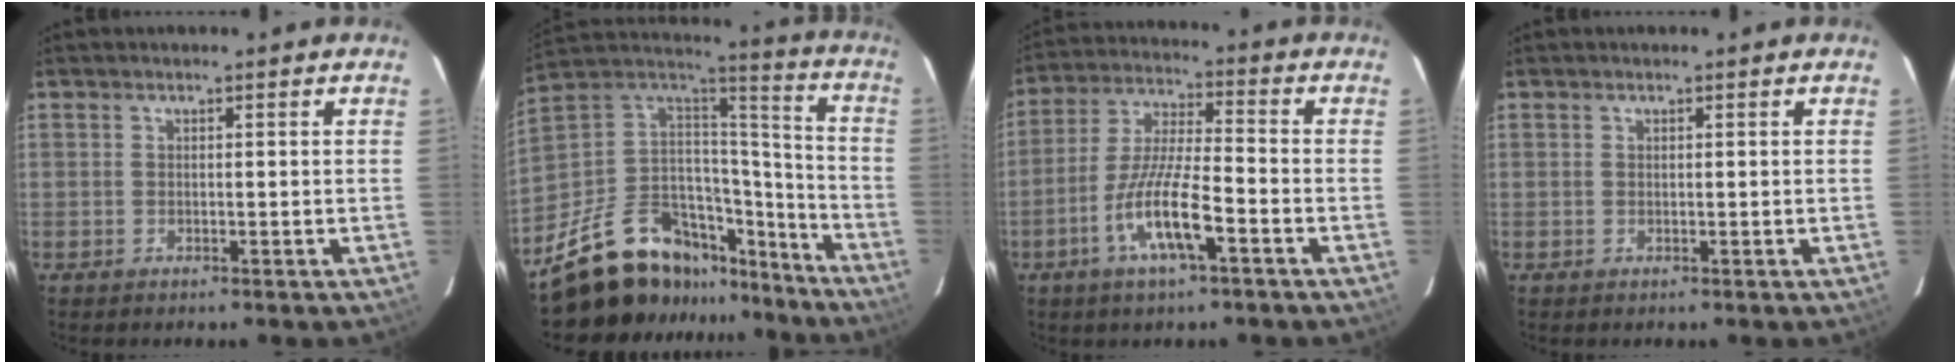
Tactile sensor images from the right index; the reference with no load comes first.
{"total": 27.2, "force": [-20.6, 12.5, 12.5], "torque": [-0.241, 0.029, -0.310]}
{"total": 11.5, "force": [-5.4, 2.0, 9.9], "torque": [-0.204, -0.007, -0.102]}
{"total": 0.0}